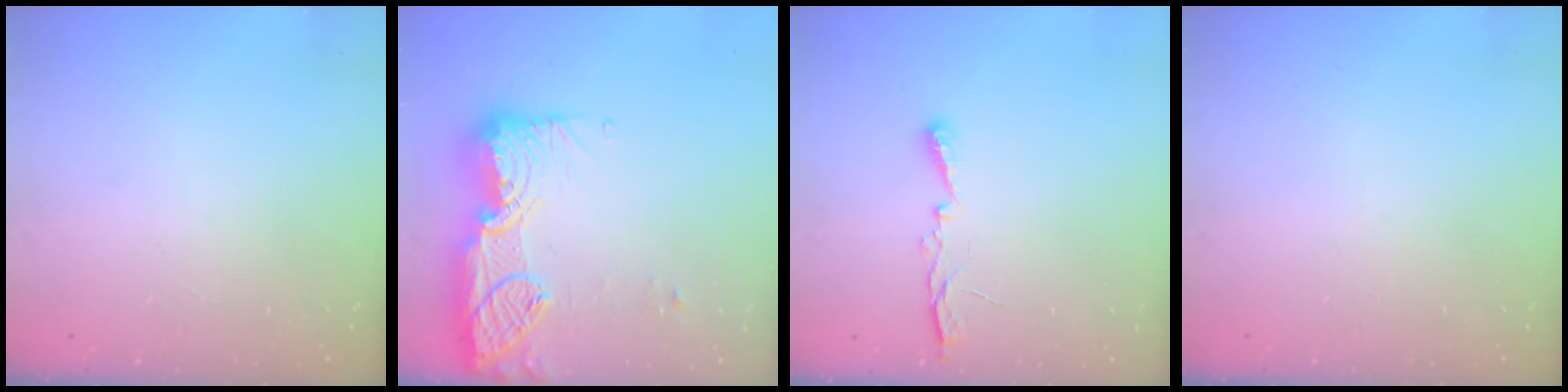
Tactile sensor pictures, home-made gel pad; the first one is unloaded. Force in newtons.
{"total": 21.5, "press": 20.4, "slide": 6.7}
{"total": 5.2, "press": 5.1, "slide": 0.8}
{"total": 0.0}